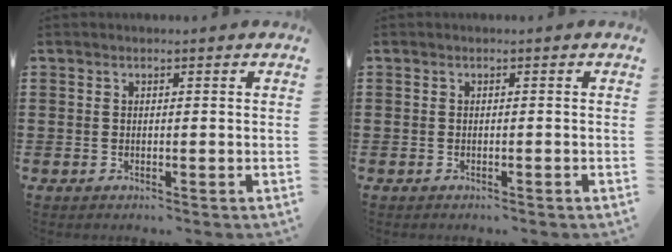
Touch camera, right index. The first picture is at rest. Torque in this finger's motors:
{"motor_torque": [-0.19, -0.15, -0.35, -0.21]}